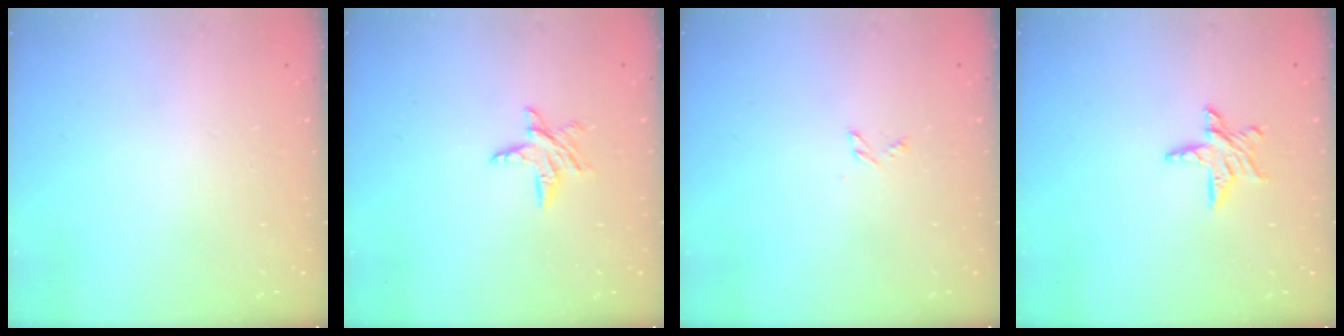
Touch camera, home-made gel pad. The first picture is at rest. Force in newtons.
{"total": 5.8, "press": 5.8, "slide": 0.5}
{"total": 2.4, "press": 2.3, "slide": 0.3}
{"total": 7.0, "press": 7.0, "slide": 0.2}